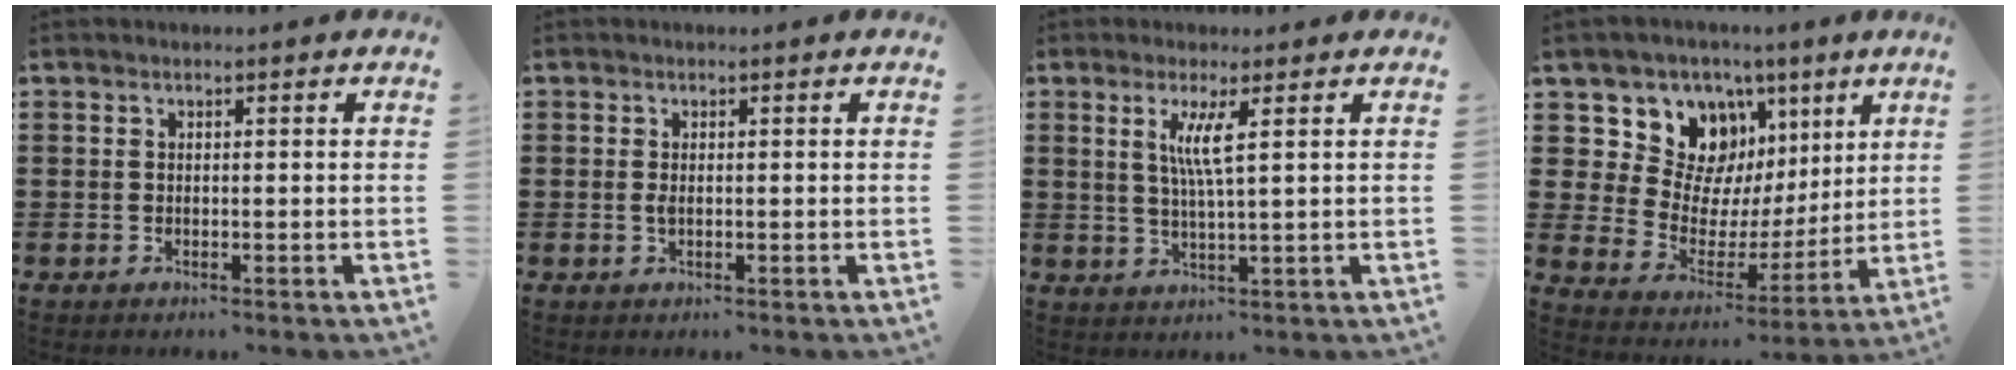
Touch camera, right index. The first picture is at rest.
{"total": 1.0, "force": [-0.1, 0.4, 1.0], "torque": [-0.020, -0.001, -0.001]}
{"total": 4.1, "force": [1.3, -0.1, 3.9], "torque": [-0.080, -0.003, 0.019]}
{"total": 11.4, "force": [5.3, 9.3, 3.9], "torque": [-0.110, -0.036, 0.104]}